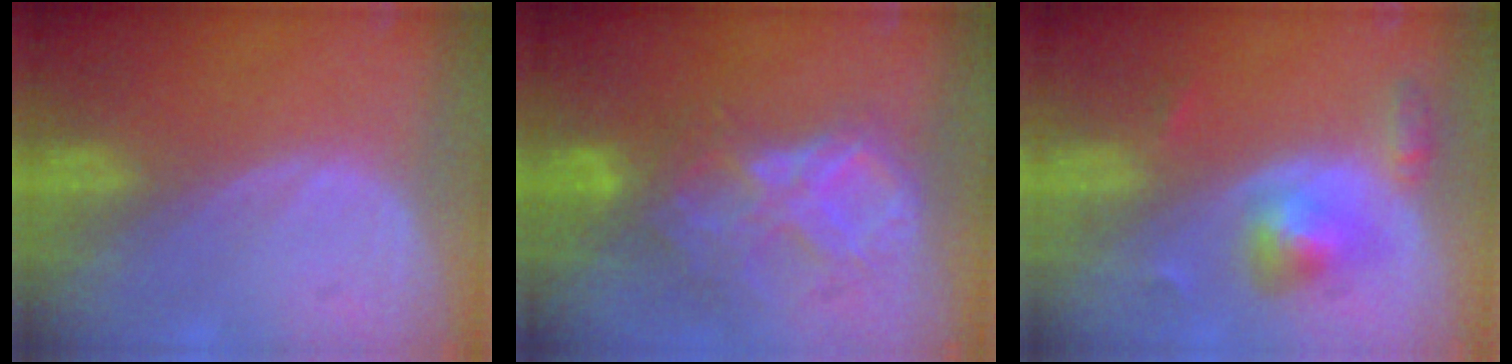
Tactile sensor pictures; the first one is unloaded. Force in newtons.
{"total": 9.1, "press": 7.7, "slide": 4.8}
{"total": 5.1, "press": 5.1, "slide": 0.9}